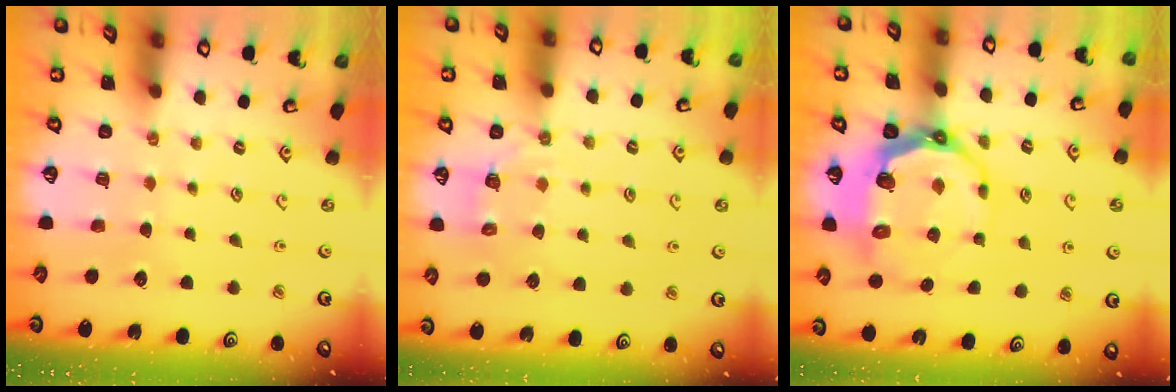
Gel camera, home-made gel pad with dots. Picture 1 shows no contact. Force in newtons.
{"total": 4.6, "press": 4.3, "slide": 1.6}
{"total": 10.7, "press": 9.7, "slide": 4.5}